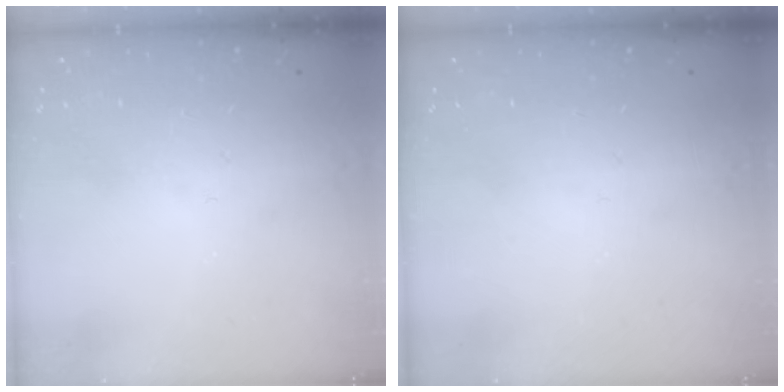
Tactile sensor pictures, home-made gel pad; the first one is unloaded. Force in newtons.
{"total": 0.0}